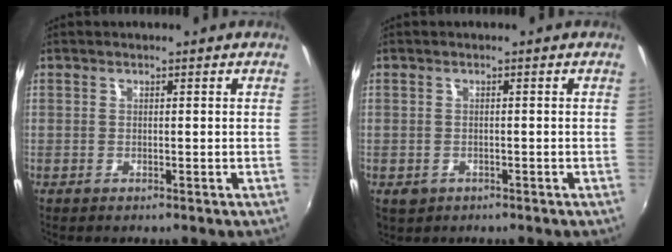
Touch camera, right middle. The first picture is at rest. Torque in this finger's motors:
{"motor_torque": [0.20, -0.21, 0.23, 0.05]}